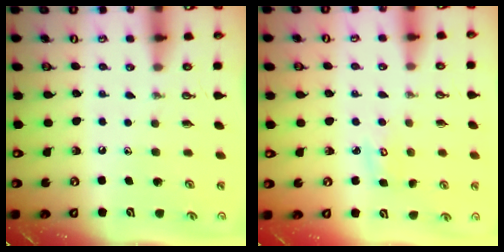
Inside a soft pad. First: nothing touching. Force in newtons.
{"total": 3.2, "press": 3.1, "slide": 0.2}